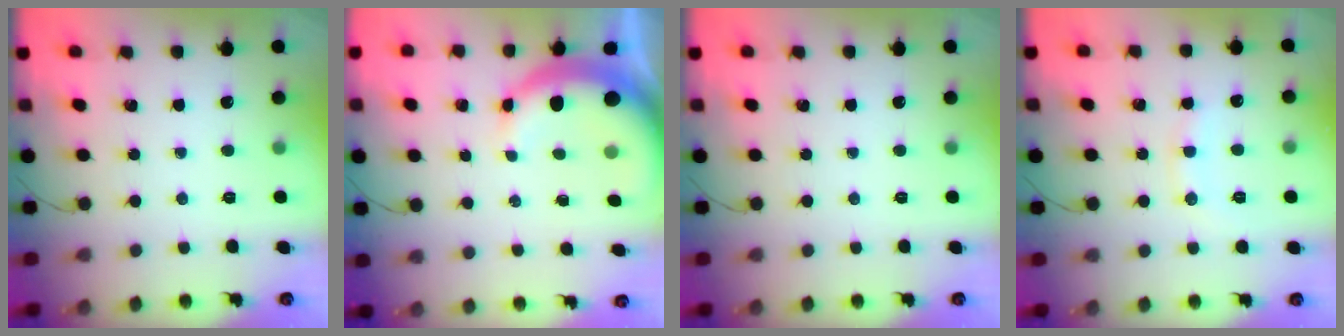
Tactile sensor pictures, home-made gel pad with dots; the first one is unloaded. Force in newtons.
{"total": 7.8, "press": 7.7, "slide": 1.4}
{"total": 0.0}
{"total": 7.6, "press": 7.5, "slide": 0.9}